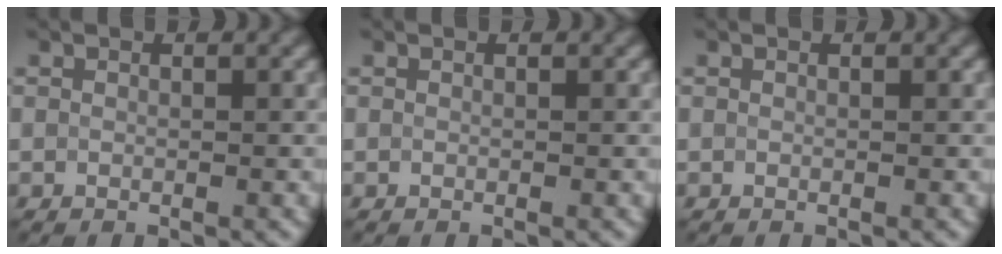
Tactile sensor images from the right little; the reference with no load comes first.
{"total": 0.0}
{"total": 0.0}